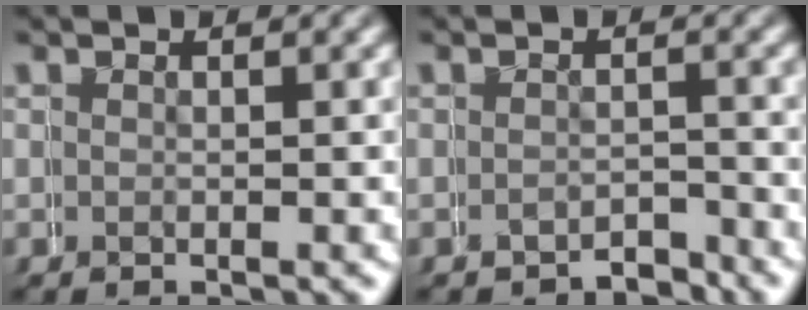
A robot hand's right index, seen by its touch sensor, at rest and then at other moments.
{"total": 2.3, "force": [-2.2, 0.7, -0.5], "torque": [0.015, -0.004, -0.040]}